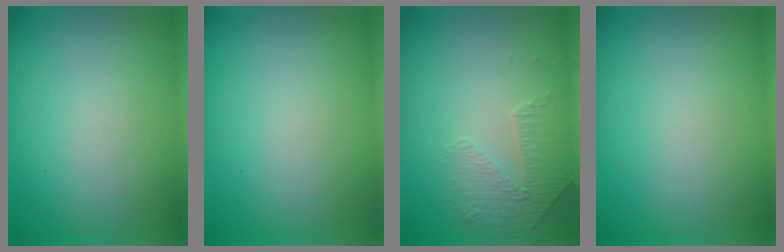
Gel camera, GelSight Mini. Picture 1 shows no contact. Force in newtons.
{"total": 0.0}
{"total": 1.6, "press": 1.2, "slide": 1.1}
{"total": 0.0}